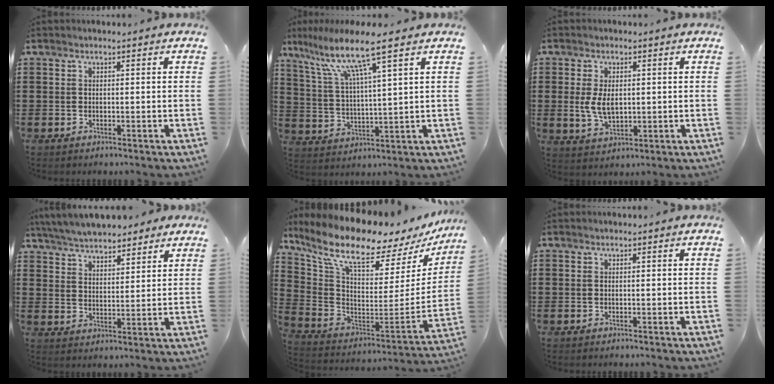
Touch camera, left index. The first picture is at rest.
{"total": 10.4, "force": [7.0, 0.4, 7.7], "torque": [-0.171, -0.027, 0.114]}
{"total": 5.2, "force": [0.4, 3.0, 4.2], "torque": [-0.090, 0.002, 0.002]}
{"total": 6.0, "force": [5.7, 1.1, 1.5], "torque": [-0.051, -0.017, 0.104]}
{"total": 11.1, "force": [8.9, 1.7, 6.5], "torque": [-0.157, -0.073, 0.149]}
{"total": 0.0}